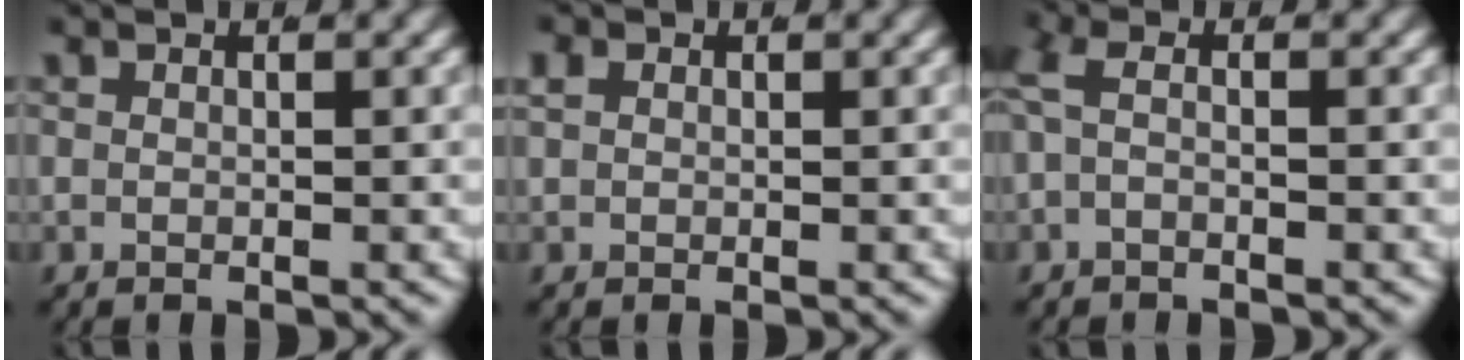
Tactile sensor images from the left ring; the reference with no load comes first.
{"total": 0.9, "force": [0.2, 0.8, 0.4], "torque": [-0.015, -0.005, 0.008]}
{"total": 1.4, "force": [-0.1, 0.5, 1.3], "torque": [-0.037, -0.001, -0.002]}